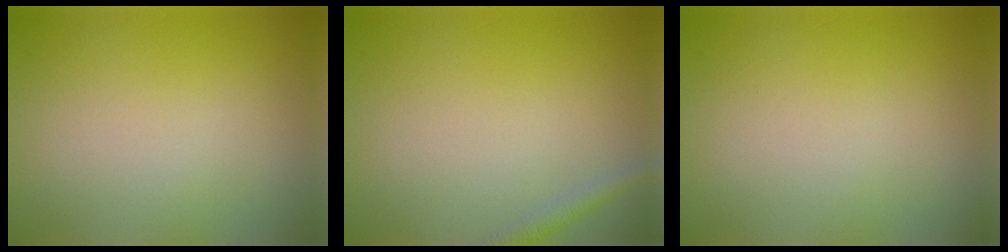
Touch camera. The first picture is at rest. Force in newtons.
{"total": 1.4, "press": 1.4, "slide": 0.1}
{"total": 0.0}